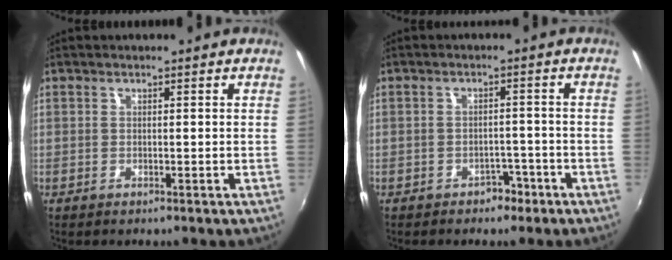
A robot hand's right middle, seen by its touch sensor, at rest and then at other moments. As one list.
[{"total": 3.2, "force": [-2.2, 2.1, 1.0], "torque": [-0.022, 0.005, -0.026]}]